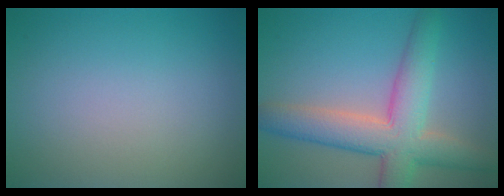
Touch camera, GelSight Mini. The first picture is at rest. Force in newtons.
{"total": 7.2, "press": 7.2, "slide": 0.4}